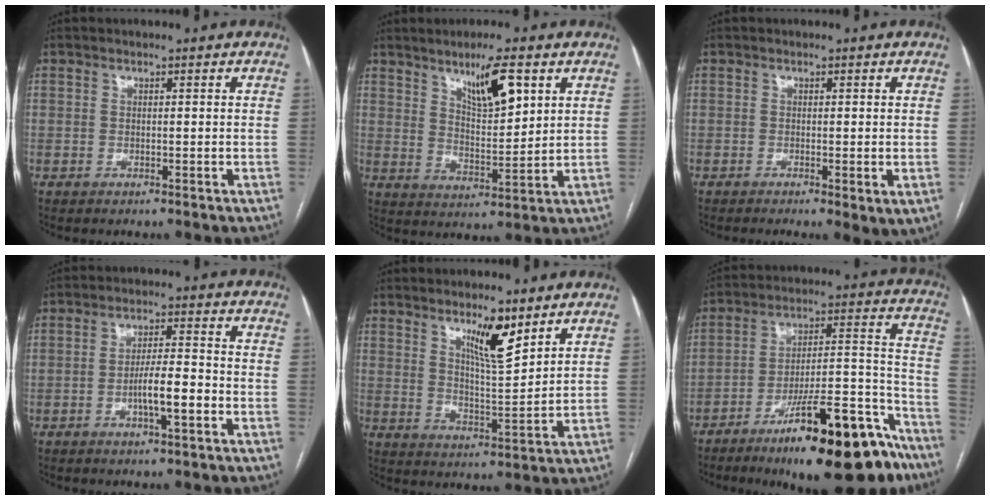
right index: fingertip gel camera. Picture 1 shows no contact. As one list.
[{"total": 8.6, "force": [4.7, 1.7, 7.0], "torque": [-0.124, -0.003, 0.086]}, {"total": 3.7, "force": [-1.4, 0.9, 3.3], "torque": [-0.041, -0.011, -0.019]}, {"total": 5.8, "force": [-2.2, 0.8, 5.4], "torque": [-0.101, 0.006, -0.036]}, {"total": 7.6, "force": [4.9, 1.2, 5.7], "torque": [-0.100, -0.010, 0.086]}, {"total": 24.1, "force": [-17.2, 4.9, 16.2], "torque": [-0.159, 0.045, -0.261]}]